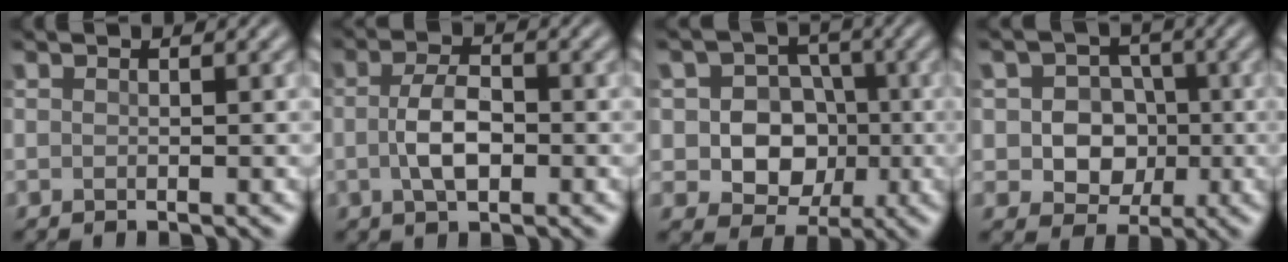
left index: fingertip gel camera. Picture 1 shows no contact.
{"total": 3.8, "force": [-0.5, 1.8, 3.3], "torque": [-0.068, 0.002, -0.011]}
{"total": 7.3, "force": [-0.5, 6.5, 3.2], "torque": [-0.042, 0.017, -0.031]}
{"total": 6.1, "force": [-0.3, 5.4, 2.8], "torque": [-0.022, 0.014, -0.027]}